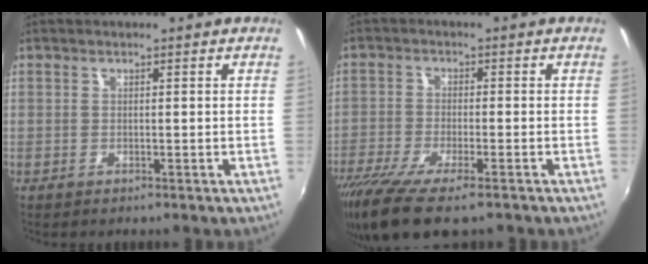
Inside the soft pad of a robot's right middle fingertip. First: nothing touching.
{"total": 12.3, "force": [-8.9, 3.0, 8.1], "torque": [-0.181, -0.050, -0.161]}